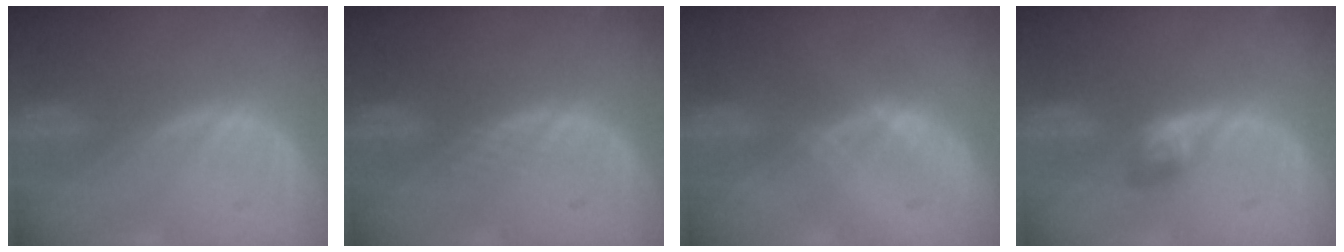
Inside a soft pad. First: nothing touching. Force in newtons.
{"total": 1.0, "press": 1.0, "slide": 0.1}
{"total": 0.8, "press": 0.8, "slide": 0.1}
{"total": 2.9, "press": 2.7, "slide": 1.0}